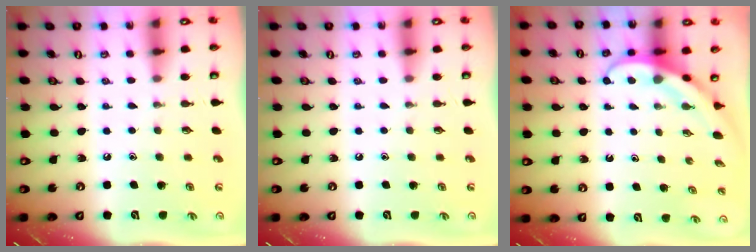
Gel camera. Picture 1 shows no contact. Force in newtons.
{"total": 0.0}
{"total": 4.0, "press": 3.9, "slide": 0.3}